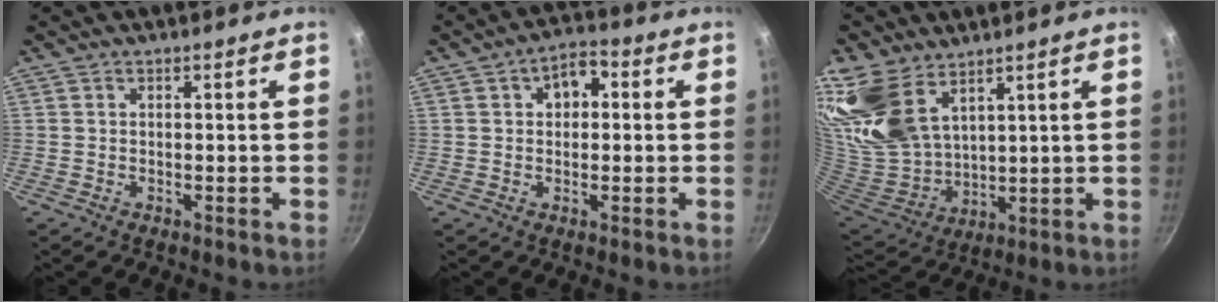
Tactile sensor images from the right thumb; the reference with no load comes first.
{"total": 6.2, "force": [1.3, 4.3, 4.2], "torque": [-0.031, 0.015, 0.012]}
{"total": 16.5, "force": [10.1, 9.3, 9.1], "torque": [-0.178, -0.054, 0.221]}